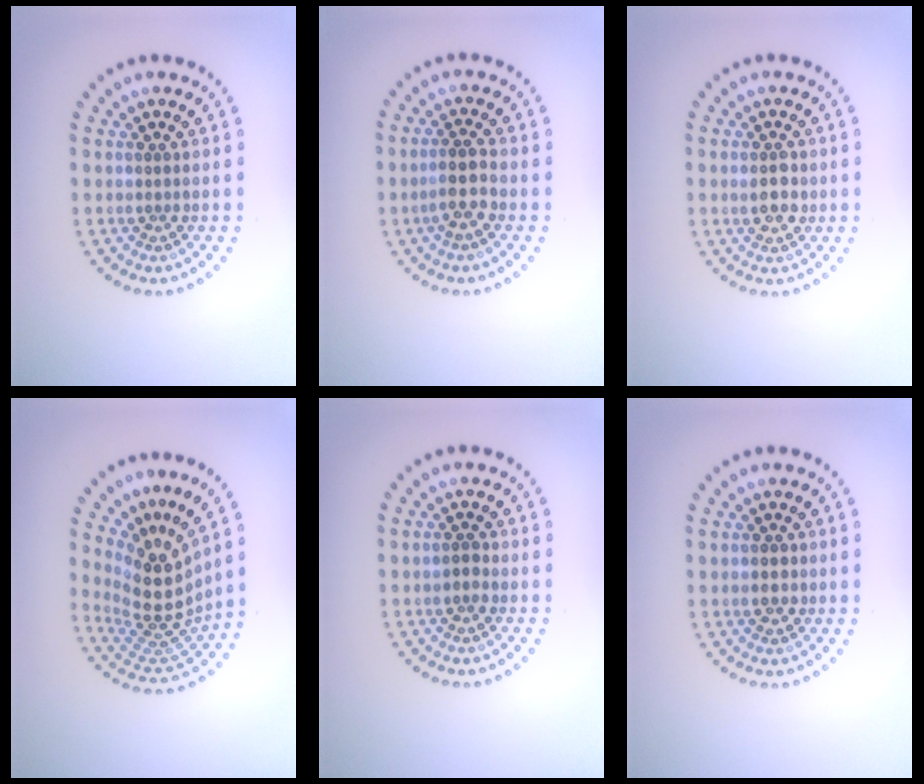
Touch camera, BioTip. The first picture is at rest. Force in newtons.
{"total": 2.3, "press": 2.1, "slide": 1.1}
{"total": 2.1, "press": 2.1, "slide": 0.1}
{"total": 5.0, "press": 3.5, "slide": 3.6}
{"total": 1.1, "press": 1.1, "slide": 0.2}
{"total": 1.5, "press": 1.5, "slide": 0.1}